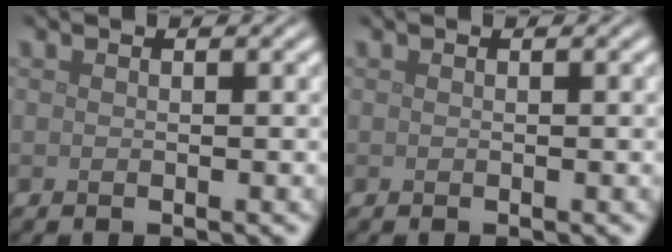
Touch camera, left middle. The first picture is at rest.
{"total": 0.0}